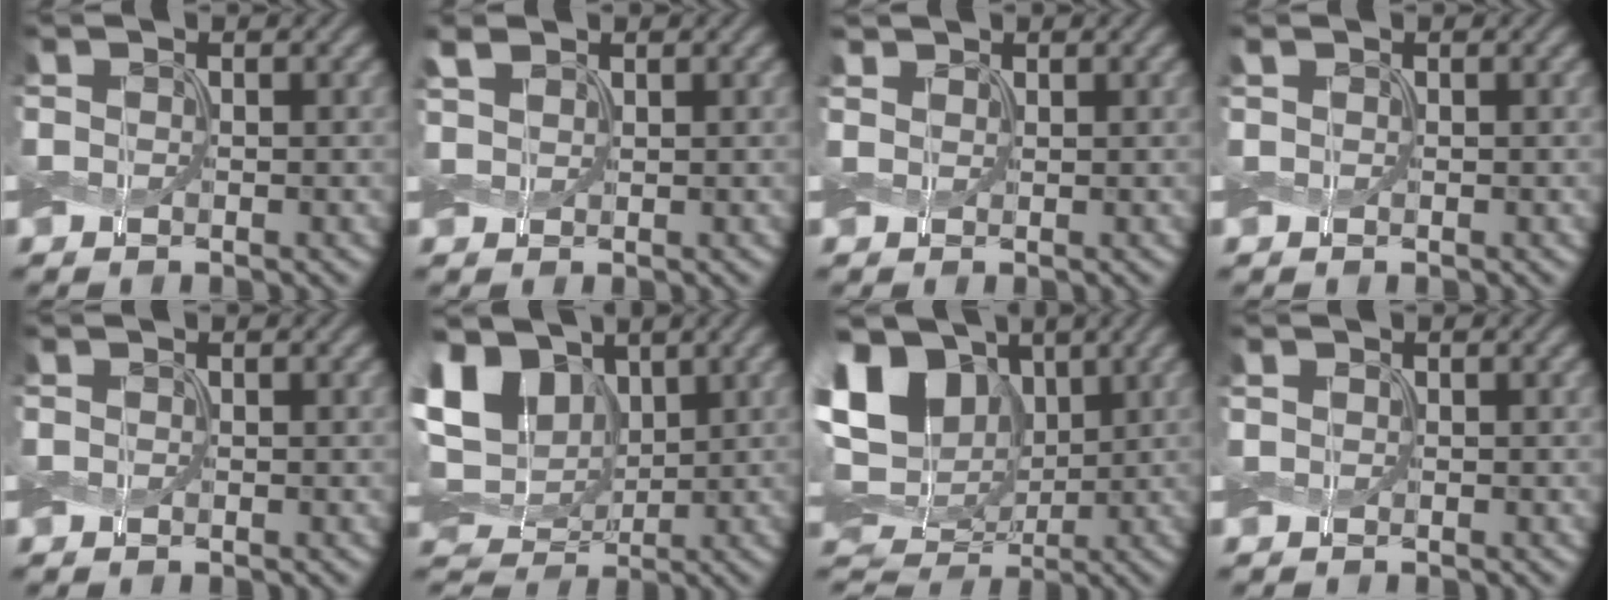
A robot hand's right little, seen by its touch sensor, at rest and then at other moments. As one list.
[{"total": 1.9, "force": [1.2, 1.0, 1.1], "torque": [-0.031, 0.007, 0.025]}, {"total": 1.0, "force": [0.8, 0.5, 0.2], "torque": [-0.007, 0.005, 0.015]}, {"total": 0.6, "force": [0.4, 0.3, 0.4], "torque": [-0.007, 0.002, 0.008]}, {"total": 0.0}, {"total": 12.6, "force": [3.5, 9.1, 7.9], "torque": [-0.182, 0.027, 0.049]}, {"total": 14.8, "force": [4.1, 11.2, 8.9], "torque": [-0.211, 0.034, 0.053]}, {"total": 0.0}]